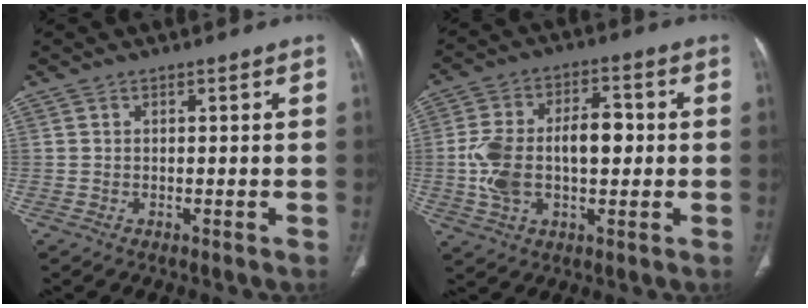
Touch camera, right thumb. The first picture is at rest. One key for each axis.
{"total": 14.4, "fx": -0.5, "fy": 8.2, "fz": 11.8, "tx": -0.218, "ty": 0.032, "tz": -0.005}